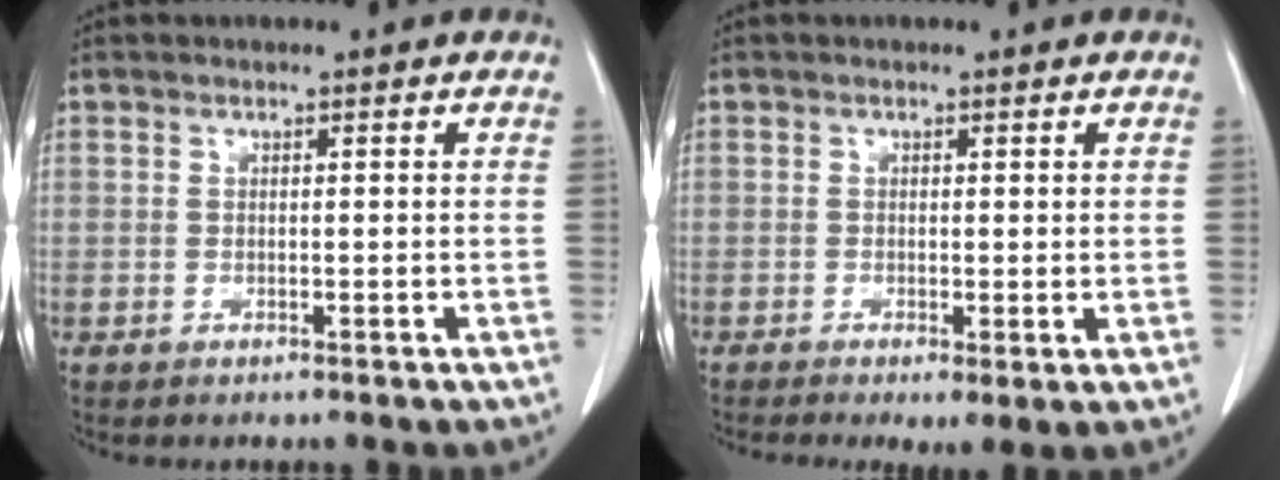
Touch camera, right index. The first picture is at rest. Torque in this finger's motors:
{"motor_torque": [1.08, -1.05, 0.47, 0.13]}